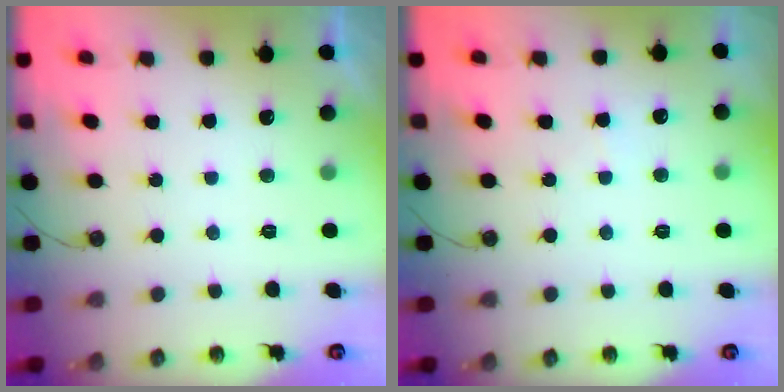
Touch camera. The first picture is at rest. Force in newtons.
{"total": 2.8, "press": 2.8, "slide": 0.5}